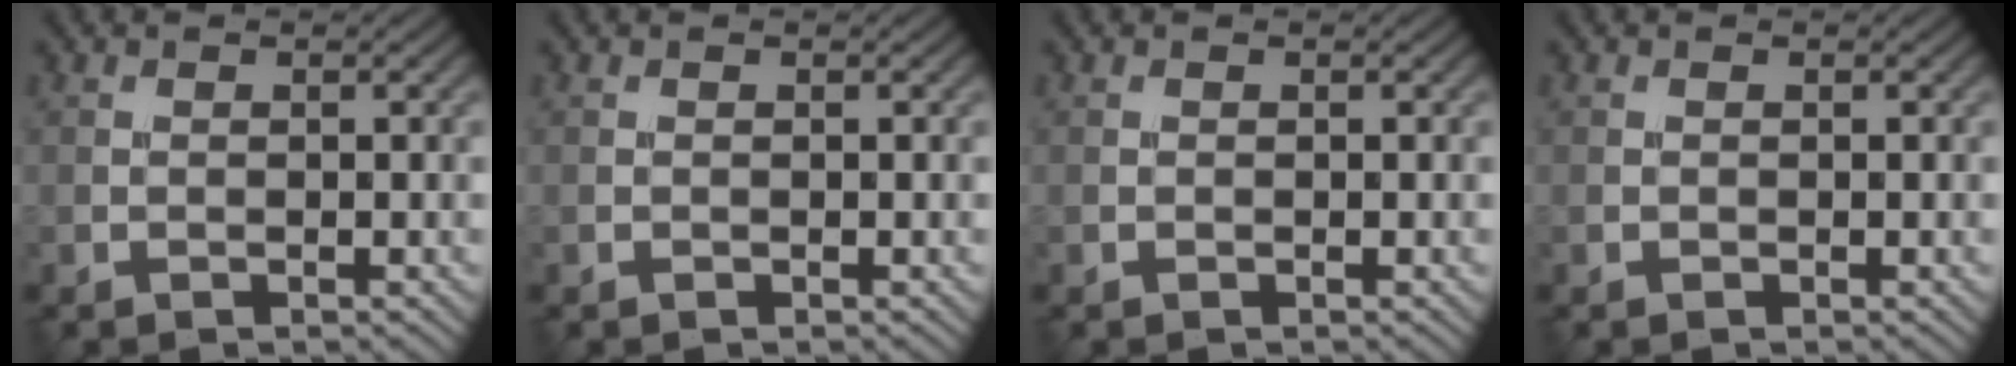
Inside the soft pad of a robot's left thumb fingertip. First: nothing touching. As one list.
[{"total": 0.0}, {"total": 0.0}, {"total": 0.0}]